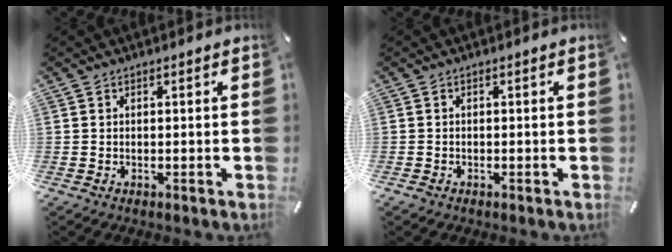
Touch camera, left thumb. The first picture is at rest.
{"total": 0.6, "force": [-0.4, 0.4, 0.1], "torque": [-0.002, 0.001, -0.010]}